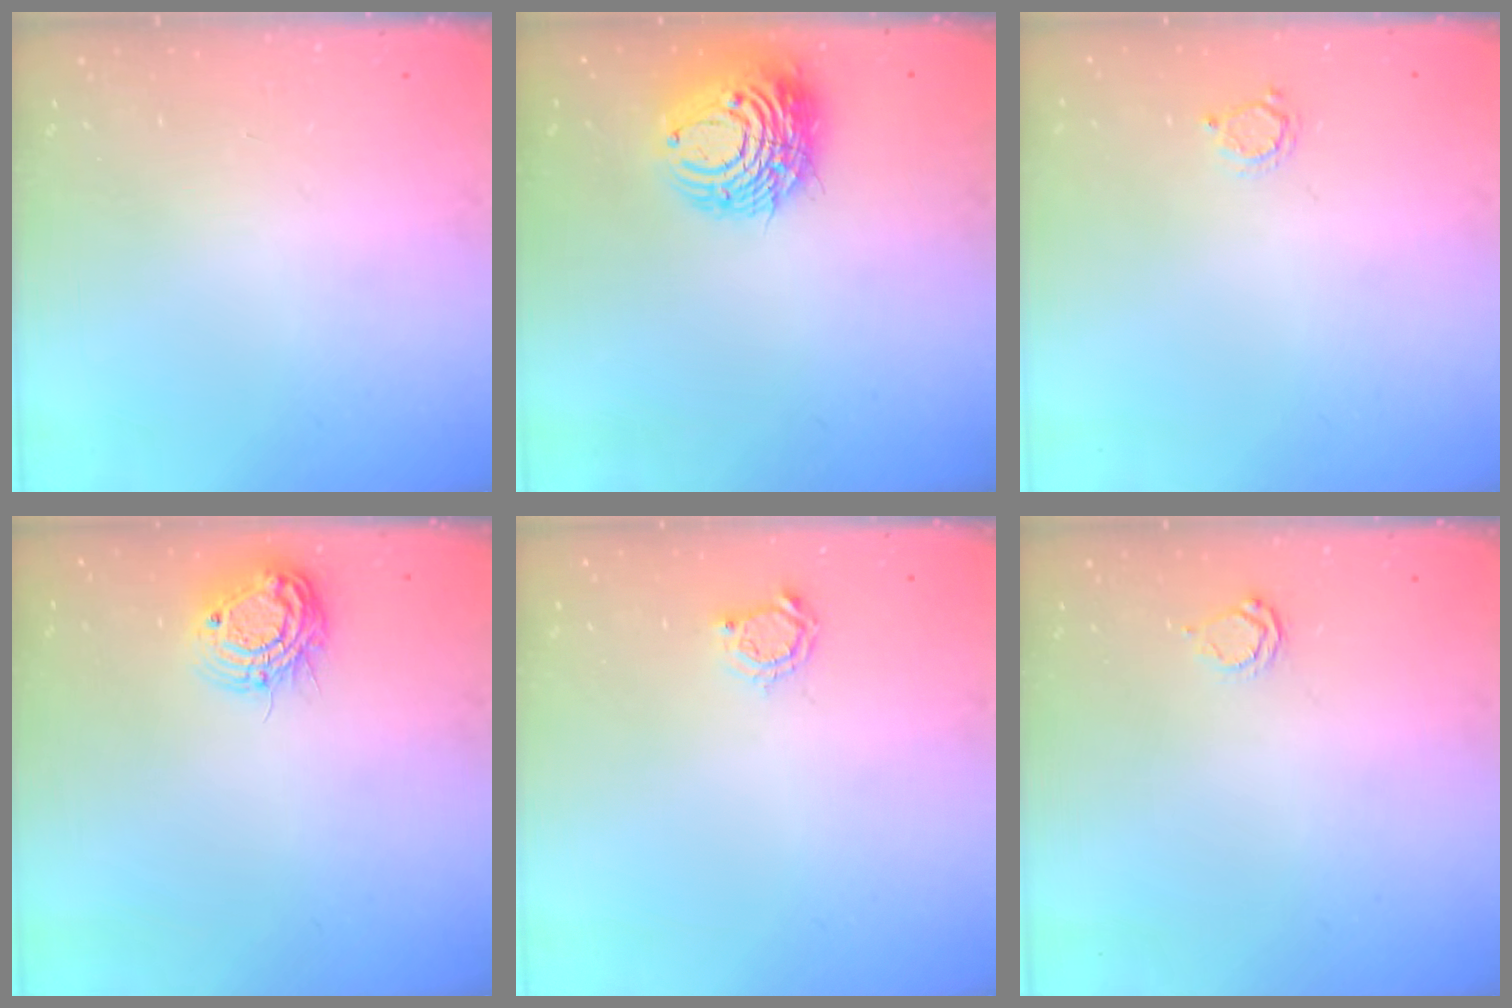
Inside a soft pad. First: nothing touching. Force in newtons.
{"total": 11.8, "press": 11.8, "slide": 1.2}
{"total": 2.6, "press": 2.6, "slide": 0.4}
{"total": 11.5, "press": 11.5, "slide": 0.7}
{"total": 4.1, "press": 4.0, "slide": 0.4}
{"total": 2.5, "press": 2.4, "slide": 0.3}